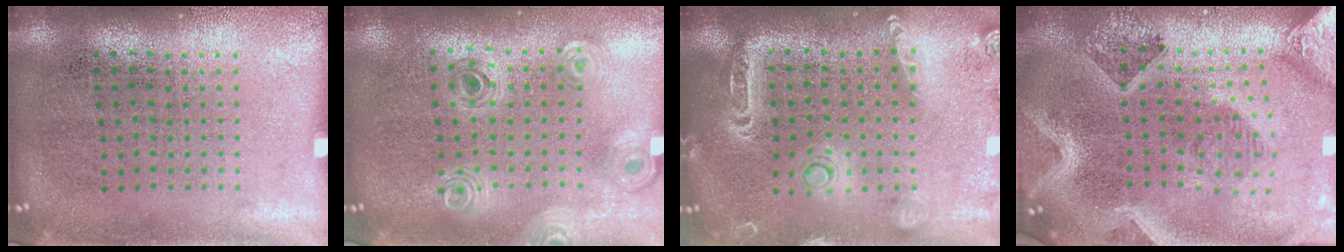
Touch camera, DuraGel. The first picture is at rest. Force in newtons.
{"total": 0.8, "press": 0.8, "slide": 0.1}
{"total": 2.1, "press": 1.9, "slide": 0.8}
{"total": 4.2, "press": 3.2, "slide": 2.6}